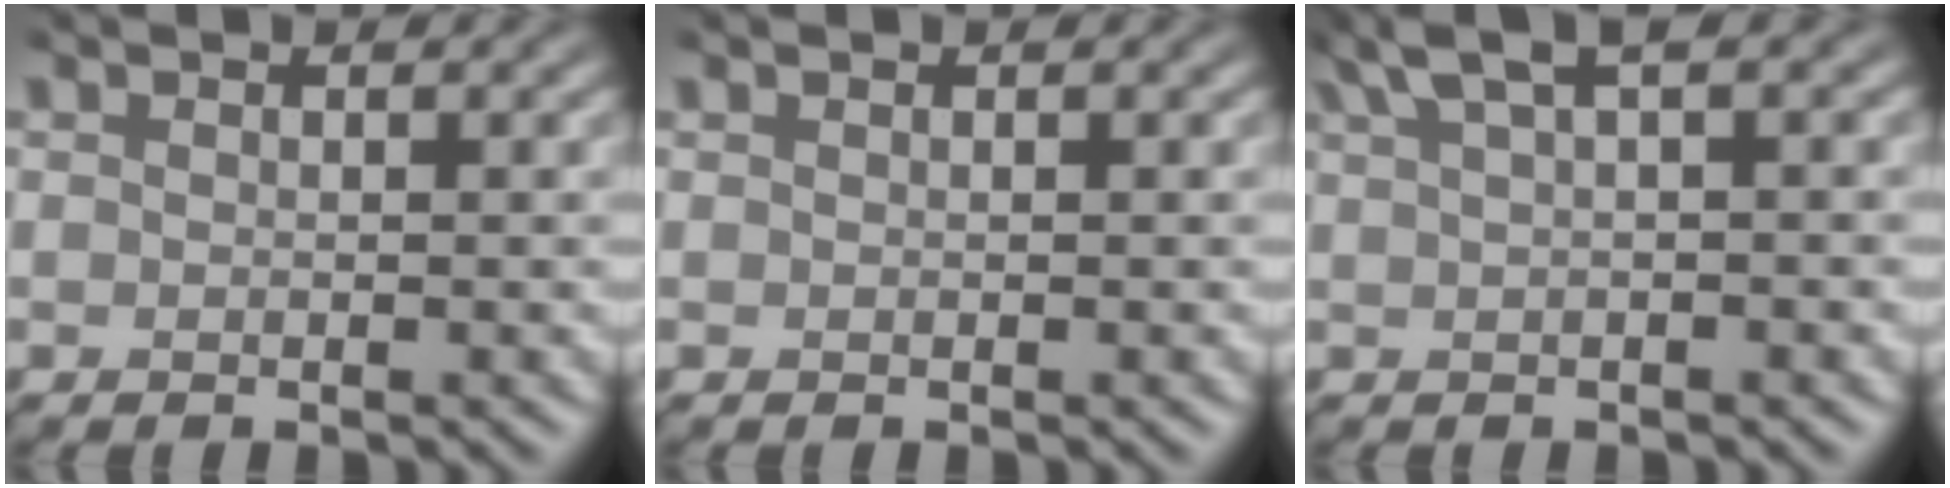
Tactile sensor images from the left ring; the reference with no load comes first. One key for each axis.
{"total": 0.0}
{"total": 3.6, "fx": 2.1, "fy": 0.7, "fz": 2.8, "tx": -0.059, "ty": 0.019, "tz": 0.043}